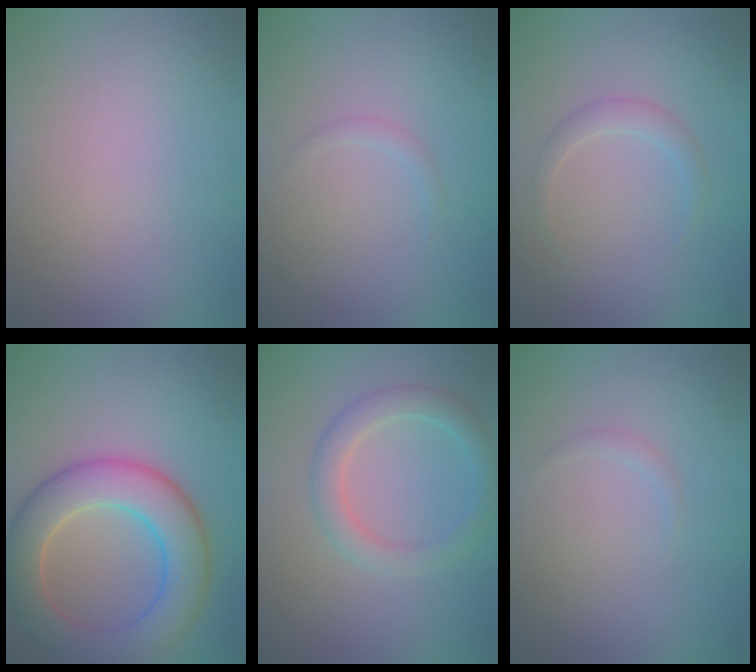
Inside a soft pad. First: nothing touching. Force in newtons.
{"total": 0.7, "press": 0.7, "slide": 0.1}
{"total": 1.4, "press": 1.4, "slide": 0.1}
{"total": 7.9, "press": 7.9, "slide": 0.5}
{"total": 3.0, "press": 3.0, "slide": 0.0}
{"total": 0.6, "press": 0.5, "slide": 0.1}